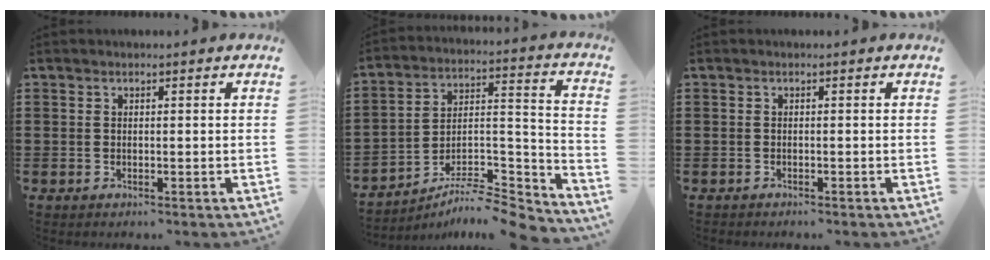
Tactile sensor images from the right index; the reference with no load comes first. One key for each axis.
{"total": 7.7, "fx": -7.2, "fy": 1.1, "fz": 2.6, "tx": -0.032, "ty": 0.005, "tz": -0.142}
{"total": 0.7, "fx": -0.7, "fy": 0.1, "fz": -0.2, "tx": 0.002, "ty": 0.003, "tz": -0.016}